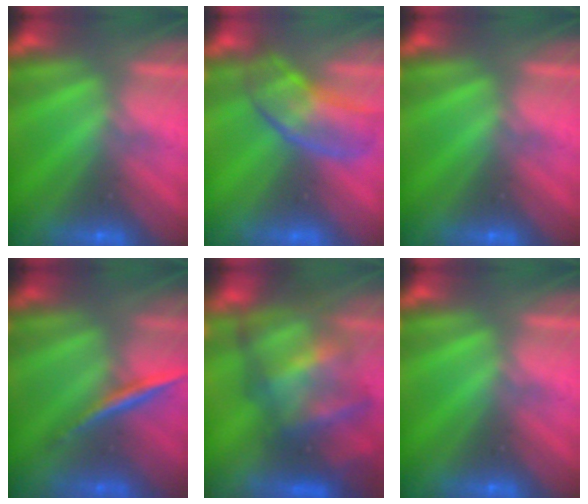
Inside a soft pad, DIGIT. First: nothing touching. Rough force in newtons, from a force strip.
{"total": 2.8}
{"total": 0.0}
{"total": 1.7}
{"total": 7.6}
{"total": 0.0}